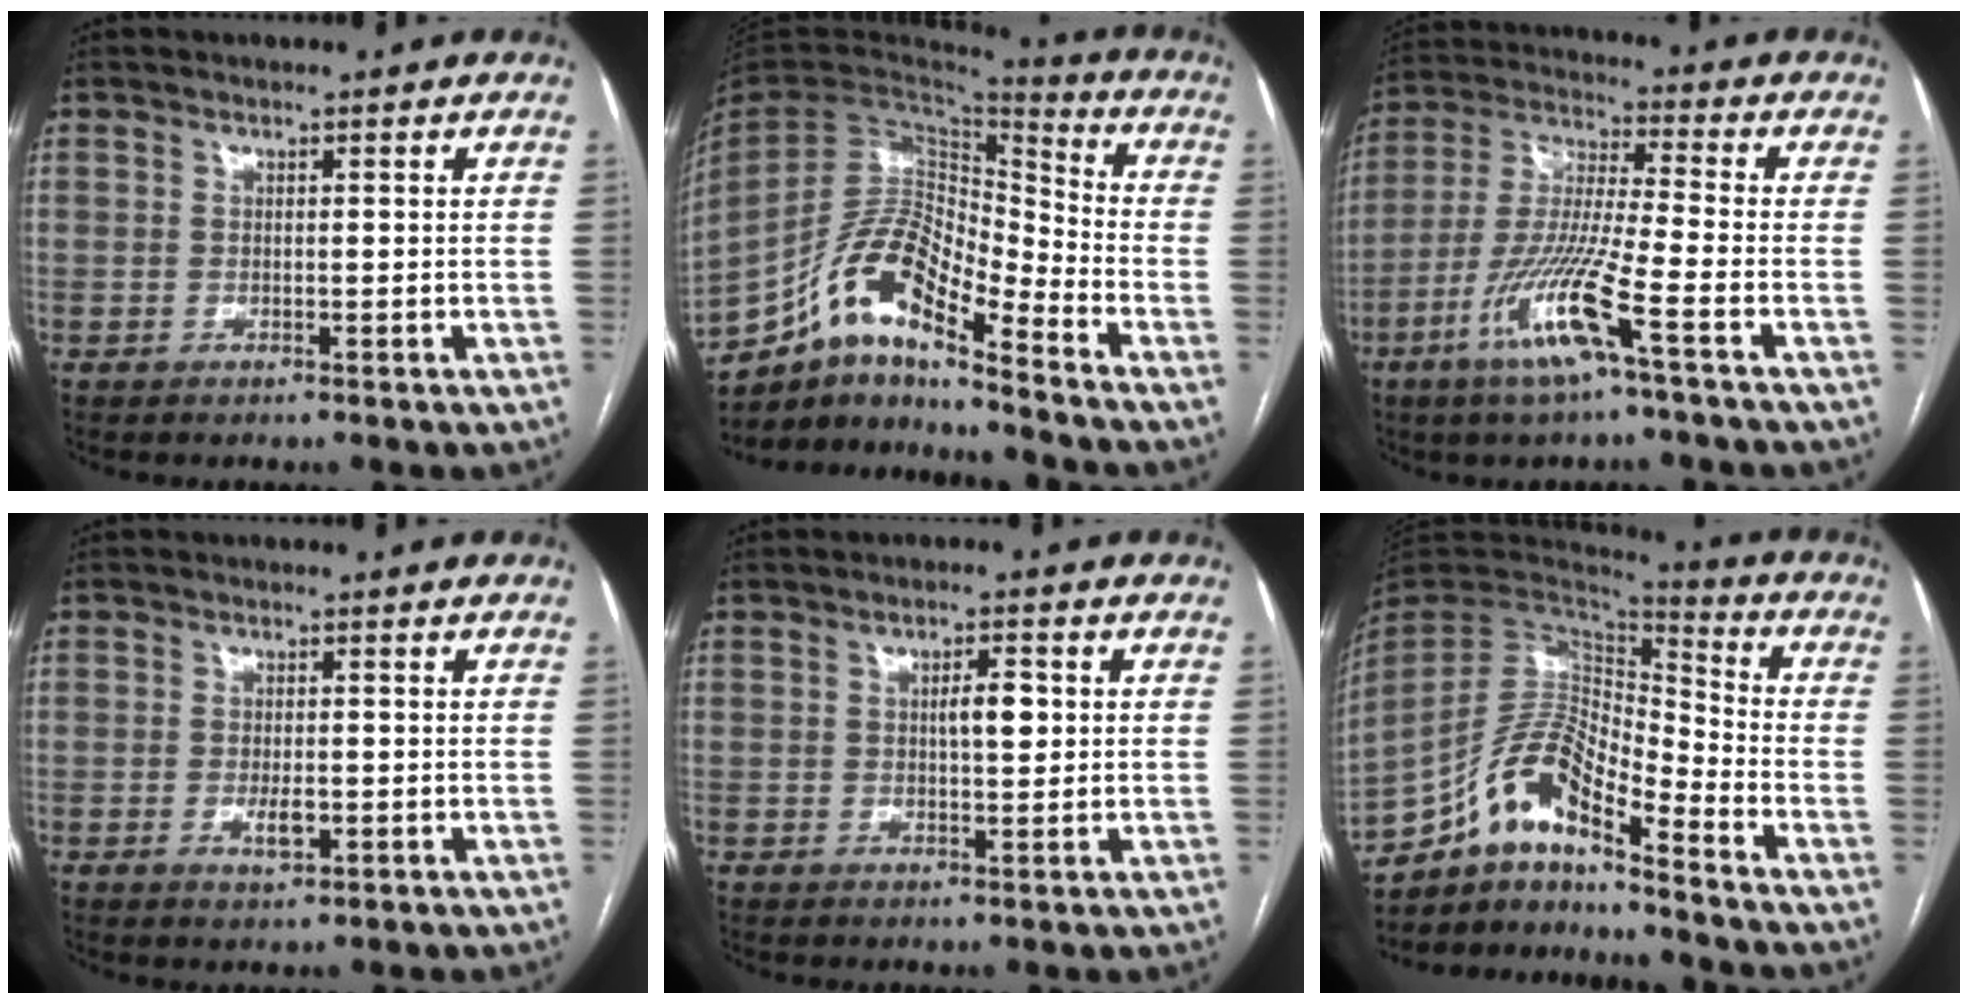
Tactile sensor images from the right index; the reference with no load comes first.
{"total": 14.8, "force": [-10.0, 3.4, 10.3], "torque": [-0.199, 0.023, -0.180]}
{"total": 12.8, "force": [-6.2, -0.1, 11.2], "torque": [-0.233, -0.013, -0.122]}
{"total": 2.8, "force": [-0.8, 1.0, 2.5], "torque": [-0.045, -0.001, -0.008]}
{"total": 3.5, "force": [0.6, 1.0, 3.3], "torque": [-0.054, 0.005, 0.009]}
{"total": 13.8, "force": [-9.4, 3.6, 9.5], "torque": [-0.186, 0.026, -0.170]}